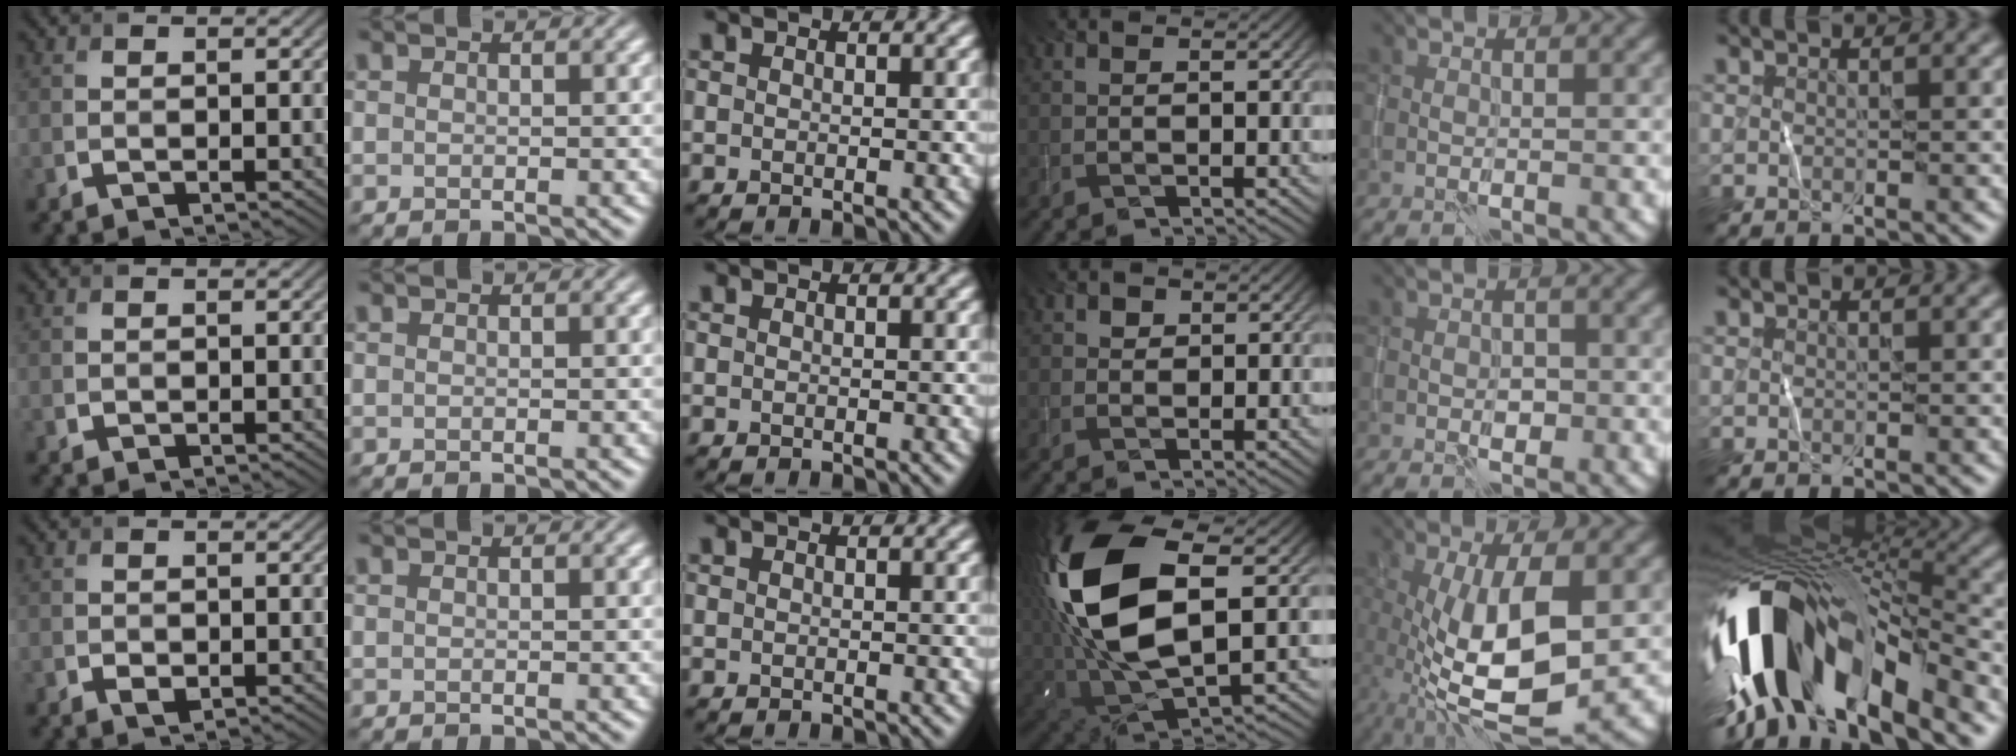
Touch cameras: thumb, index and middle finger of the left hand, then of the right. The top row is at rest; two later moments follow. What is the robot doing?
{"motion": "wipe", "object": "whiteboard"}